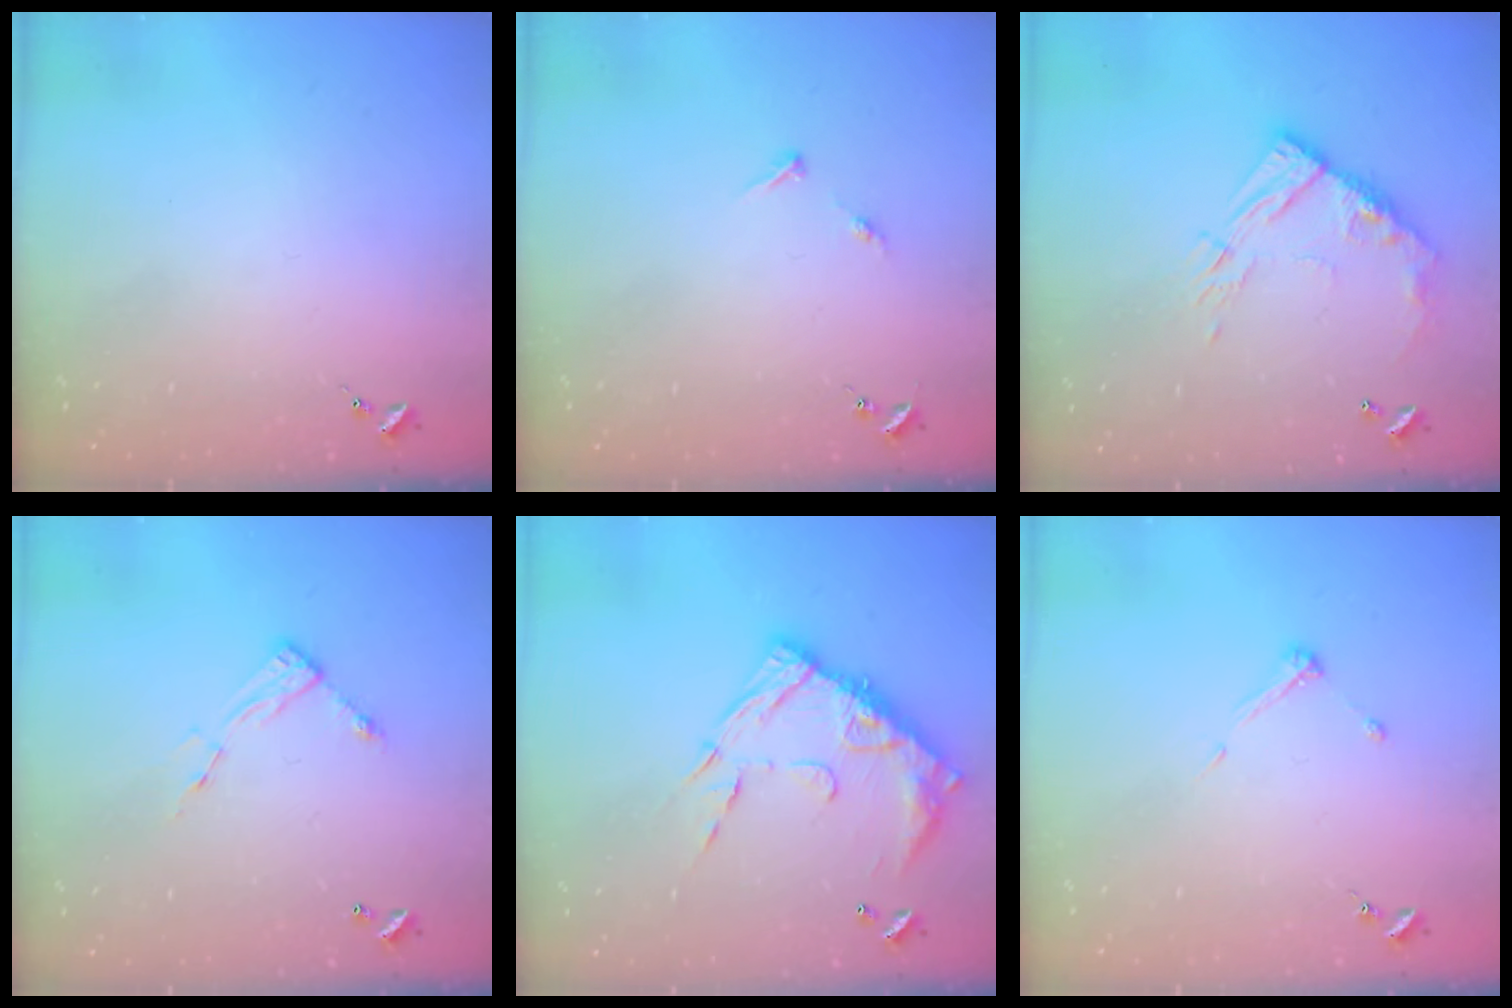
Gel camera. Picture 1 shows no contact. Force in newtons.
{"total": 5.2, "press": 5.2, "slide": 0.6}
{"total": 12.9, "press": 12.9, "slide": 1.3}
{"total": 7.5, "press": 7.5, "slide": 0.3}
{"total": 17.2, "press": 17.1, "slide": 1.4}
{"total": 4.3, "press": 4.3, "slide": 0.2}